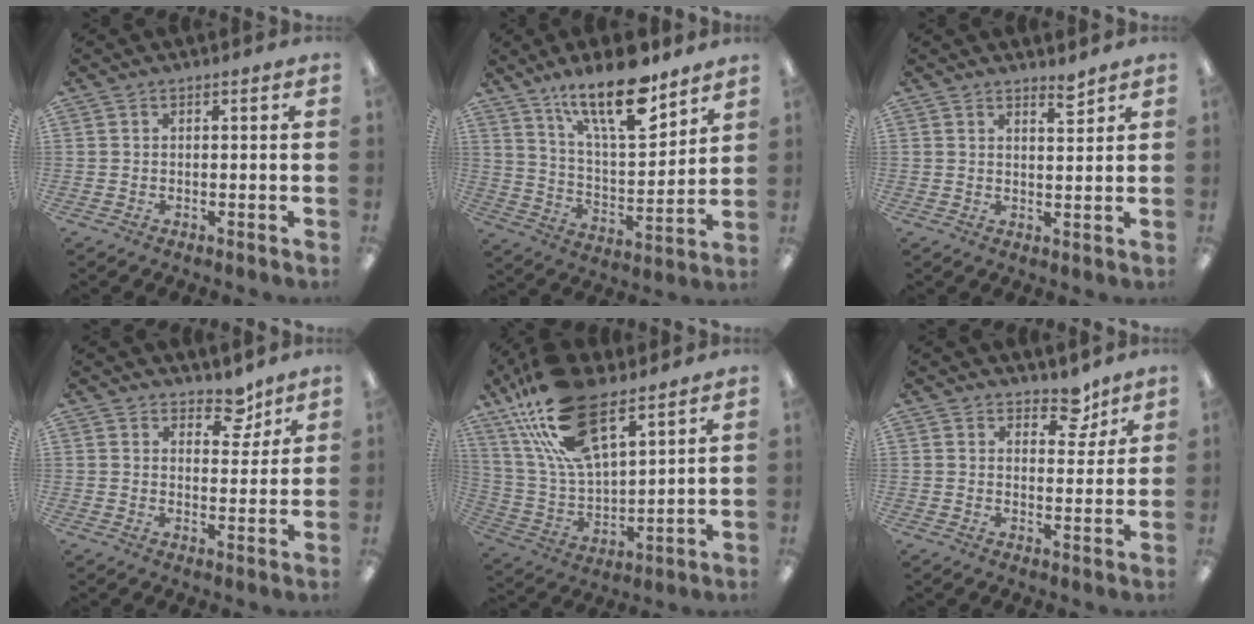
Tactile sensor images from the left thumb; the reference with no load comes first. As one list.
[{"total": 18.6, "force": [13.2, 6.0, 11.7], "torque": [-0.198, -0.075, 0.220]}, {"total": 3.3, "force": [2.9, 0.5, 1.5], "torque": [-0.012, -0.021, 0.046]}, {"total": 6.4, "force": [5.0, 3.2, 2.5], "torque": [-0.015, -0.032, 0.084]}, {"total": 22.2, "force": [14.2, 9.1, 14.4], "torque": [-0.307, -0.061, 0.250]}, {"total": 6.6, "force": [5.1, 3.2, 2.7], "torque": [-0.020, -0.031, 0.085]}]